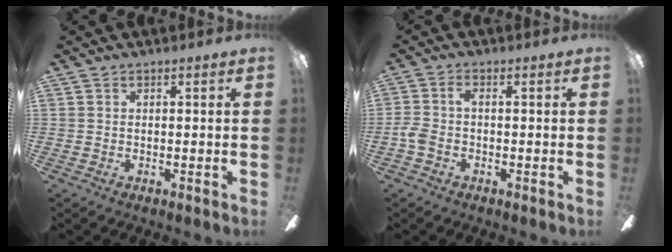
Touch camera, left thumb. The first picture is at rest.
{"total": 3.6, "force": [-1.3, 1.5, 3.0], "torque": [-0.073, 0.005, -0.031]}